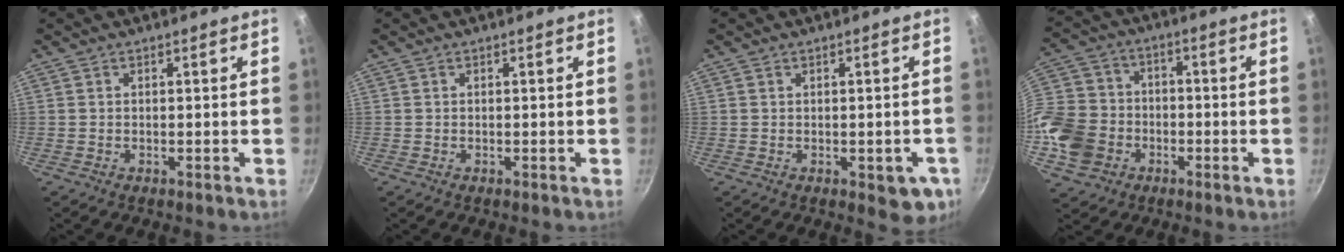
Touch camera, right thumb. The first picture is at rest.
{"total": 0.0}
{"total": 5.9, "force": [-1.6, 3.0, 4.8], "torque": [-0.032, 0.004, -0.015]}
{"total": 15.8, "force": [-4.9, 13.1, 7.4], "torque": [-0.147, 0.044, -0.098]}